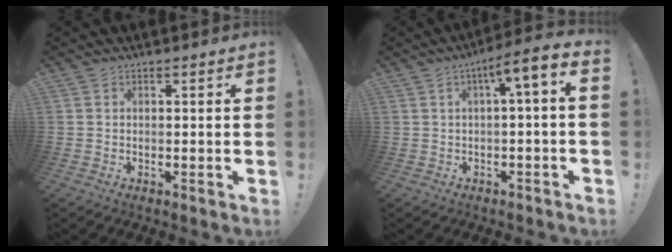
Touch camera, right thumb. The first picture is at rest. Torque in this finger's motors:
{"motor_torque": [1.18, 1.19, 0.14, 0.19, 0.10]}